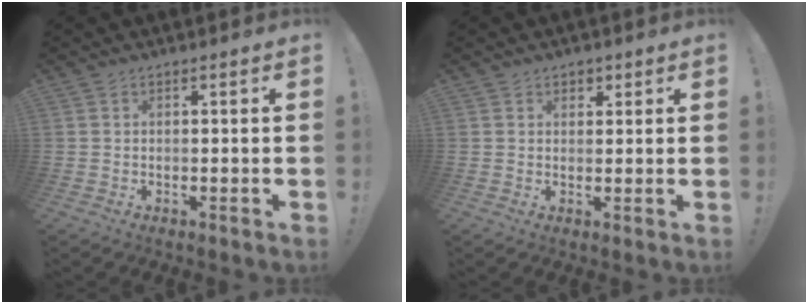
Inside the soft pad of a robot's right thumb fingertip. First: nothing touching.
{"total": 1.3, "force": [0.7, 1.0, 0.2], "torque": [0.006, -0.004, 0.010]}